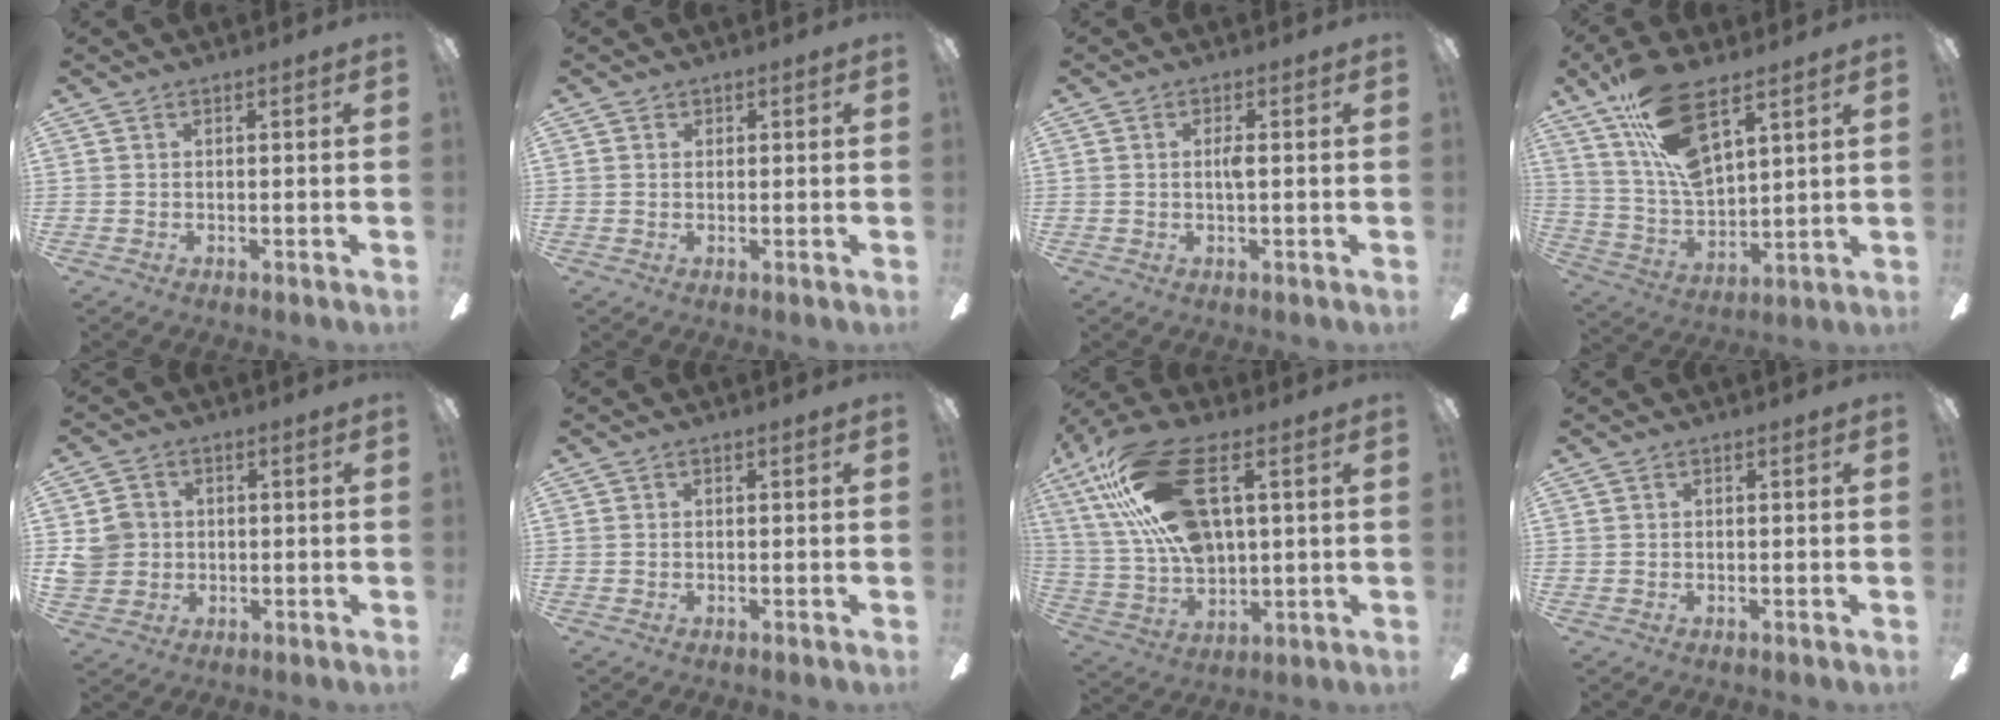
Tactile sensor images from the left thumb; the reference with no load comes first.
{"total": 0.9, "force": [0.4, 0.7, 0.2], "torque": [0.003, 0.000, 0.006]}
{"total": 1.8, "force": [0.2, 0.3, 1.8], "torque": [-0.036, 0.001, 0.001]}
{"total": 17.1, "force": [10.5, 6.9, 11.6], "torque": [-0.239, -0.043, 0.187]}
{"total": 6.5, "force": [0.2, 6.2, 2.1], "torque": [-0.056, 0.016, 0.008]}
{"total": 0.0}
{"total": 23.4, "force": [9.0, 11.2, 18.5], "torque": [-0.384, -0.014, 0.153]}
{"total": 0.0}